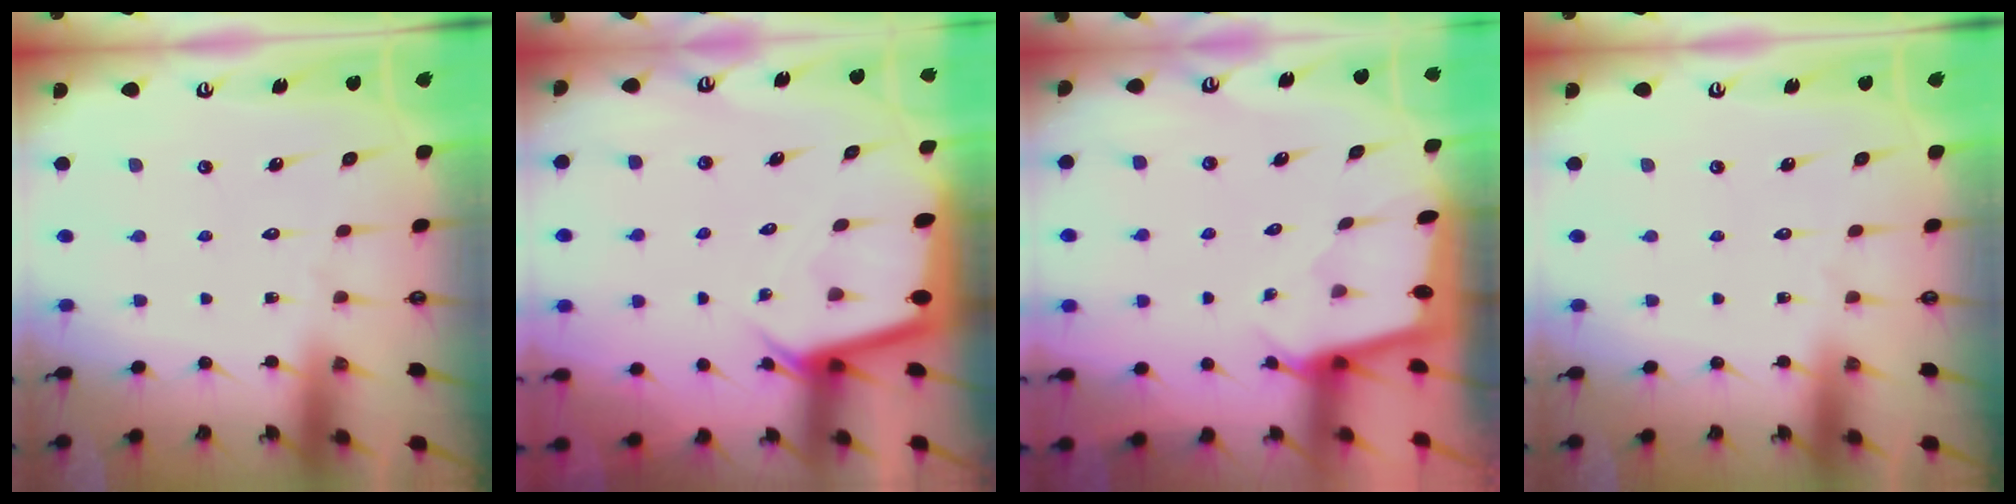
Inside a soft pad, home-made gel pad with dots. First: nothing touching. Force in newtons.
{"total": 3.5, "press": 3.5, "slide": 0.4}
{"total": 1.7, "press": 1.7, "slide": 0.2}
{"total": 0.0}